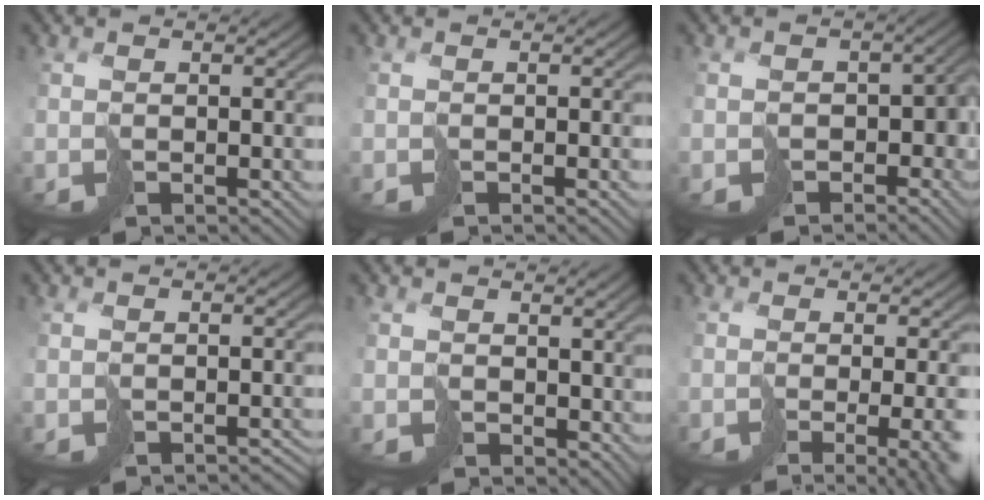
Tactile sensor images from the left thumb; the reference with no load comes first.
{"total": 0.5, "force": [-0.3, -0.1, 0.4], "torque": [-0.007, -0.001, -0.006]}
{"total": 5.8, "force": [-2.1, 4.5, 3.0], "torque": [-0.046, -0.019, -0.037]}
{"total": 1.0, "force": [-0.8, 0.3, 0.5], "torque": [-0.004, 0.000, -0.011]}
{"total": 2.8, "force": [1.3, 2.0, 1.4], "torque": [-0.037, -0.007, 0.025]}
{"total": 9.9, "force": [-2.9, 3.6, 8.7], "torque": [-0.098, -0.015, -0.025]}